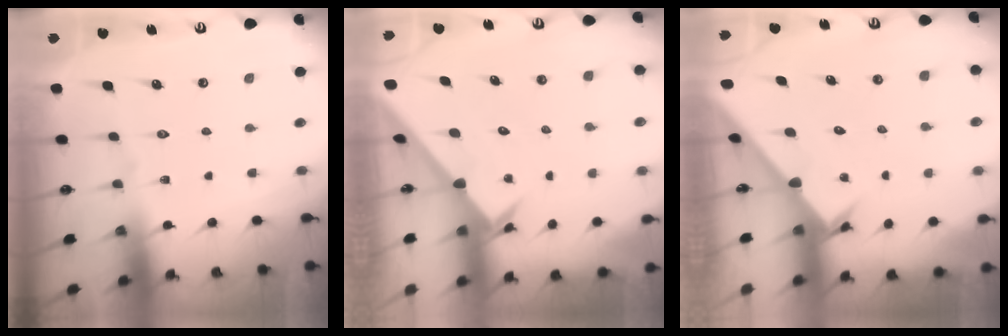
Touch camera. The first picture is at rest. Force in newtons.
{"total": 2.5, "press": 2.5, "slide": 0.2}
{"total": 2.7, "press": 2.6, "slide": 0.3}